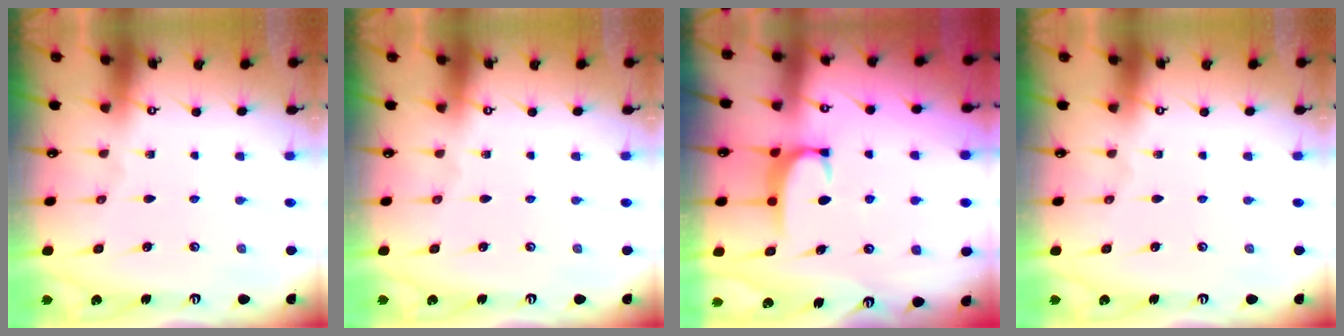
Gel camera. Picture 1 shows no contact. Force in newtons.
{"total": 0.0}
{"total": 1.9, "press": 1.8, "slide": 0.5}
{"total": 0.0}